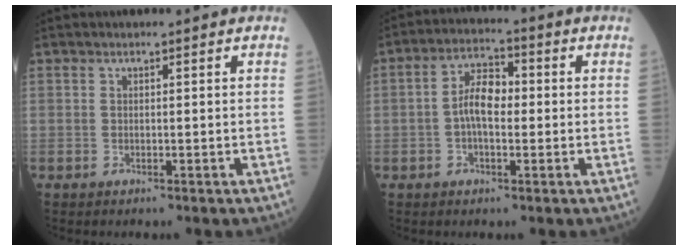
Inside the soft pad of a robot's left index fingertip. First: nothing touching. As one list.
[{"total": 6.1, "force": [-0.4, 2.8, 5.4], "torque": [-0.112, 0.018, -0.014]}]